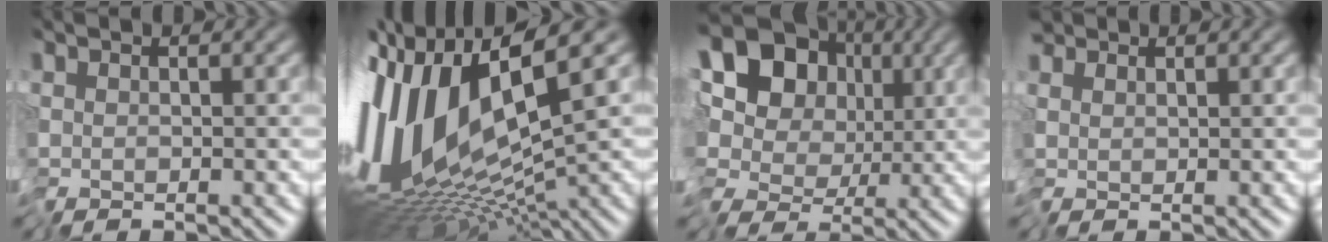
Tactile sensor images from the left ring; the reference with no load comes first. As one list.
[{"total": 13.6, "force": [0.8, 3.8, 13.0], "torque": [-0.268, -0.002, 0.034]}, {"total": 15.9, "force": [-1.0, 13.5, 8.3], "torque": [-0.137, 0.005, -0.047]}, {"total": 1.6, "force": [0.8, 1.0, 0.8], "torque": [-0.024, 0.004, 0.013]}]